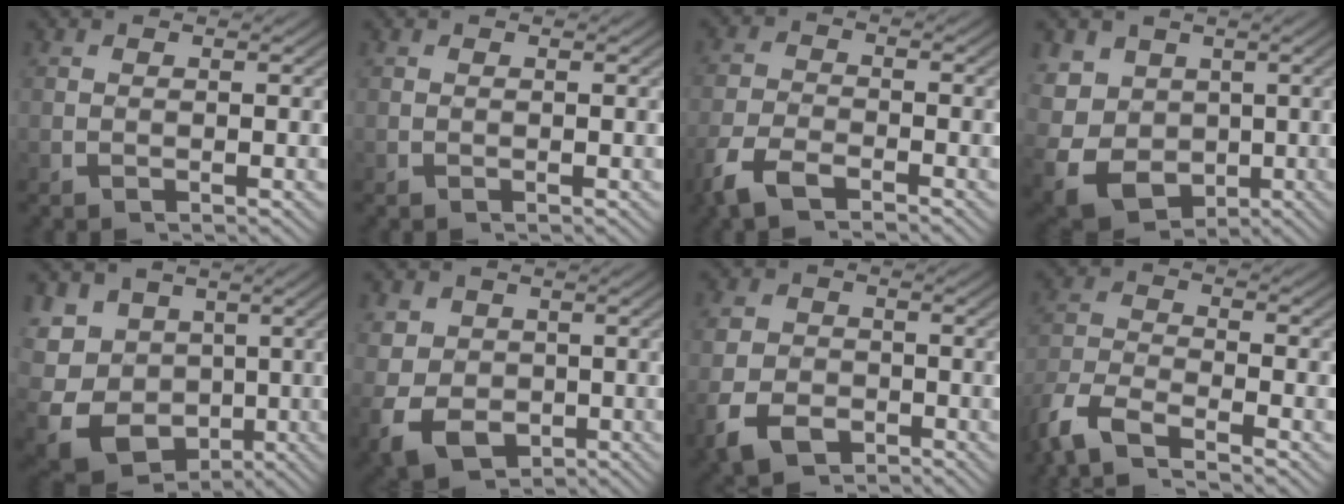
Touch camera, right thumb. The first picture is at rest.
{"total": 0.0}
{"total": 3.5, "force": [-2.5, 1.6, 1.8], "torque": [-0.044, -0.009, -0.048]}
{"total": 11.4, "force": [-2.0, 9.4, 6.2], "torque": [-0.171, -0.078, 0.005]}
{"total": 14.0, "force": [-2.5, 11.7, 7.3], "torque": [-0.196, -0.074, -0.014]}
{"total": 7.3, "force": [-1.7, 5.6, 4.3], "torque": [-0.097, -0.048, -0.002]}
{"total": 4.6, "force": [-2.3, 3.3, 2.2], "torque": [-0.045, -0.020, -0.035]}
{"total": 8.6, "force": [-6.0, 4.7, 4.1], "torque": [-0.095, -0.026, -0.097]}